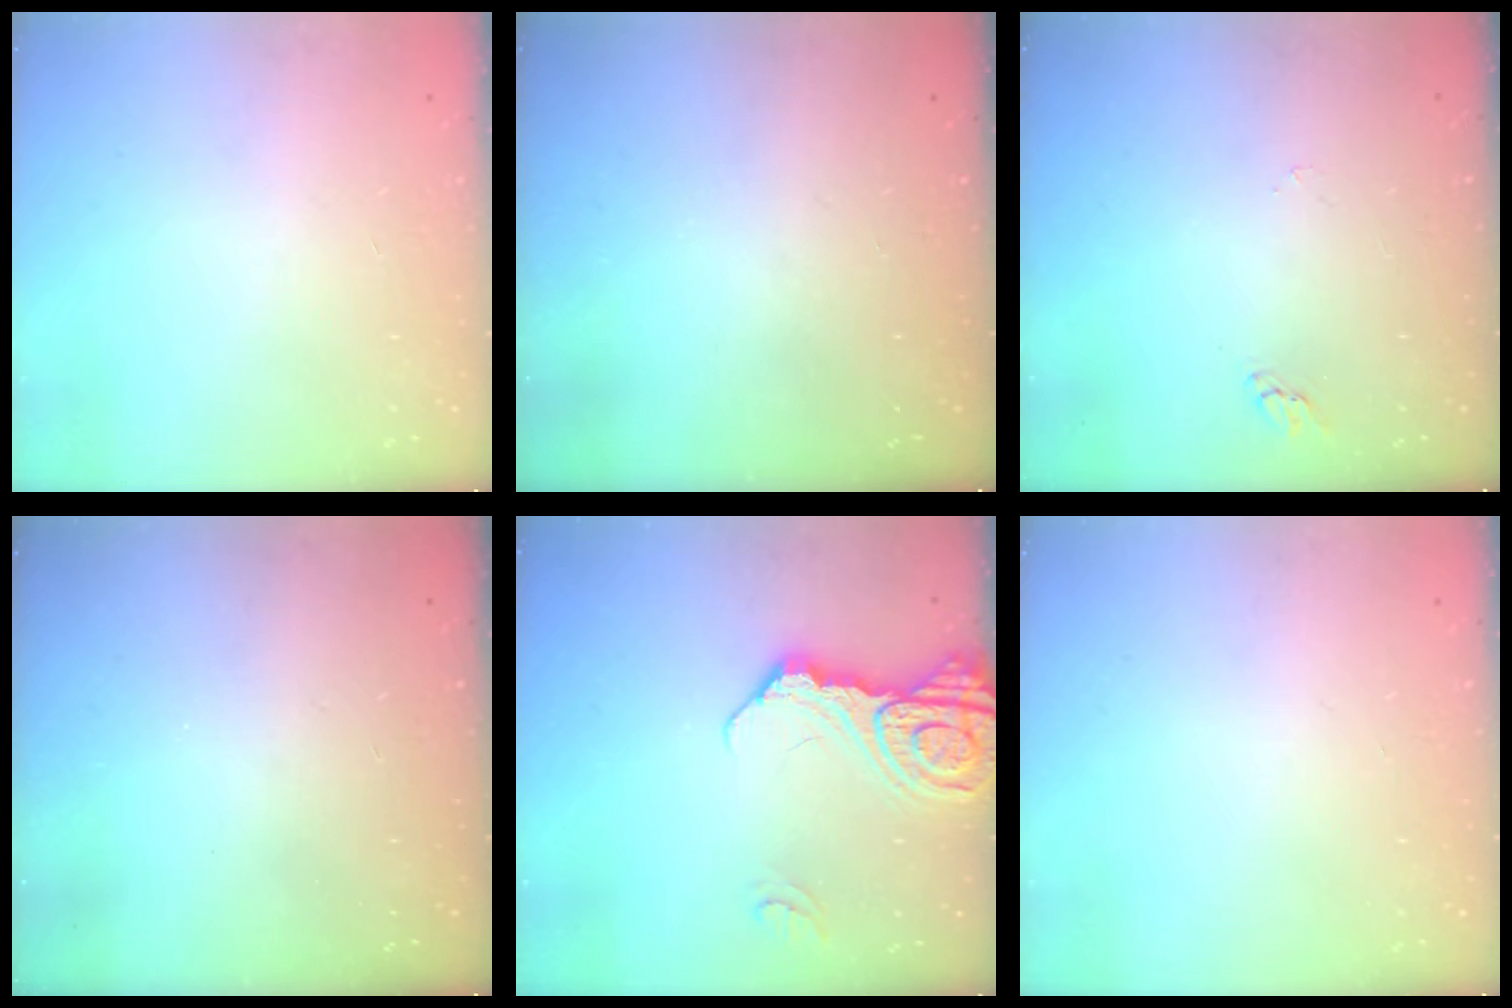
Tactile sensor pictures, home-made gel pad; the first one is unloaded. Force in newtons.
{"total": 0.0}
{"total": 2.2, "press": 2.2, "slide": 0.2}
{"total": 0.0}
{"total": 14.7, "press": 14.6, "slide": 1.7}
{"total": 0.0}